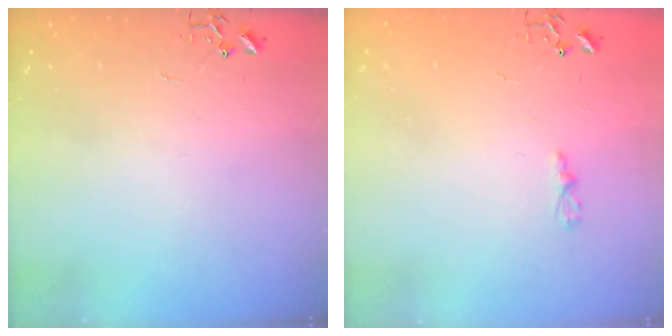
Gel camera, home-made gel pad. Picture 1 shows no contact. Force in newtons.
{"total": 3.2, "press": 3.1, "slide": 0.4}